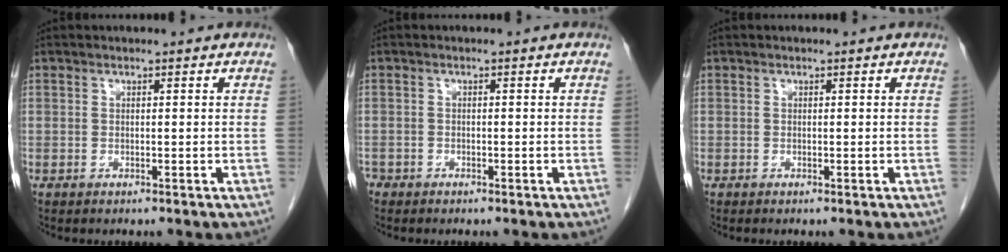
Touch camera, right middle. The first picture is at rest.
{"total": 1.4, "force": [-1.0, 0.9, 0.2], "torque": [-0.006, 0.002, -0.021]}
{"total": 0.0}